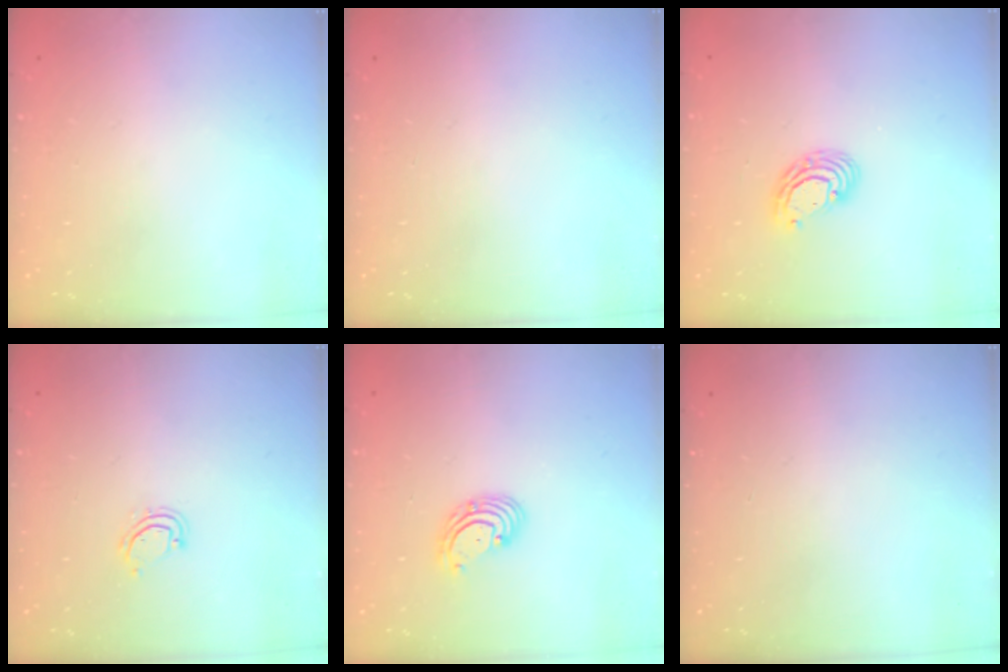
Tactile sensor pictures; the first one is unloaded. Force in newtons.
{"total": 0.0}
{"total": 6.7, "press": 6.7, "slide": 0.6}
{"total": 3.7, "press": 3.7, "slide": 0.3}
{"total": 2.7, "press": 2.7, "slide": 0.3}
{"total": 0.0}